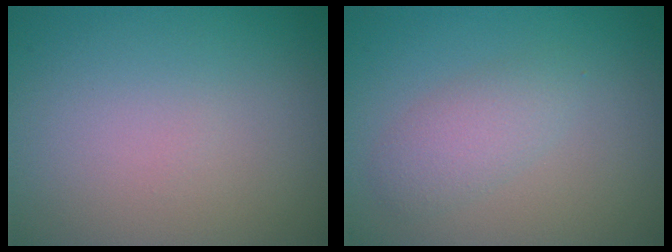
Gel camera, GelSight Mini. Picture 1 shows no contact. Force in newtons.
{"total": 2.4, "press": 2.4, "slide": 0.2}